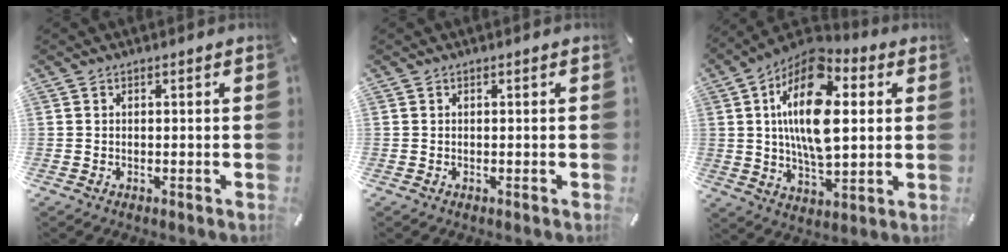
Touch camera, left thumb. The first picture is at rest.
{"total": 0.0}
{"total": 19.4, "force": [4.5, 10.3, 15.8], "torque": [-0.307, -0.012, 0.070]}